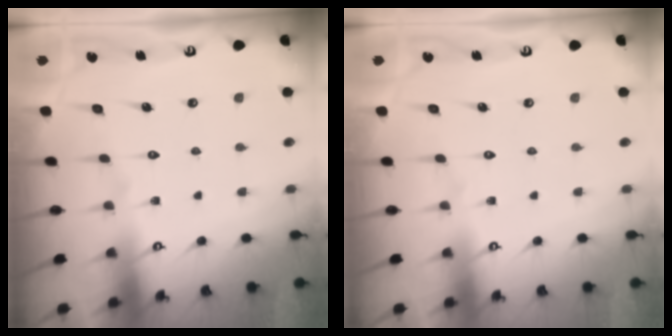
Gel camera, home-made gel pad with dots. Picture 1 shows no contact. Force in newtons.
{"total": 0.0}